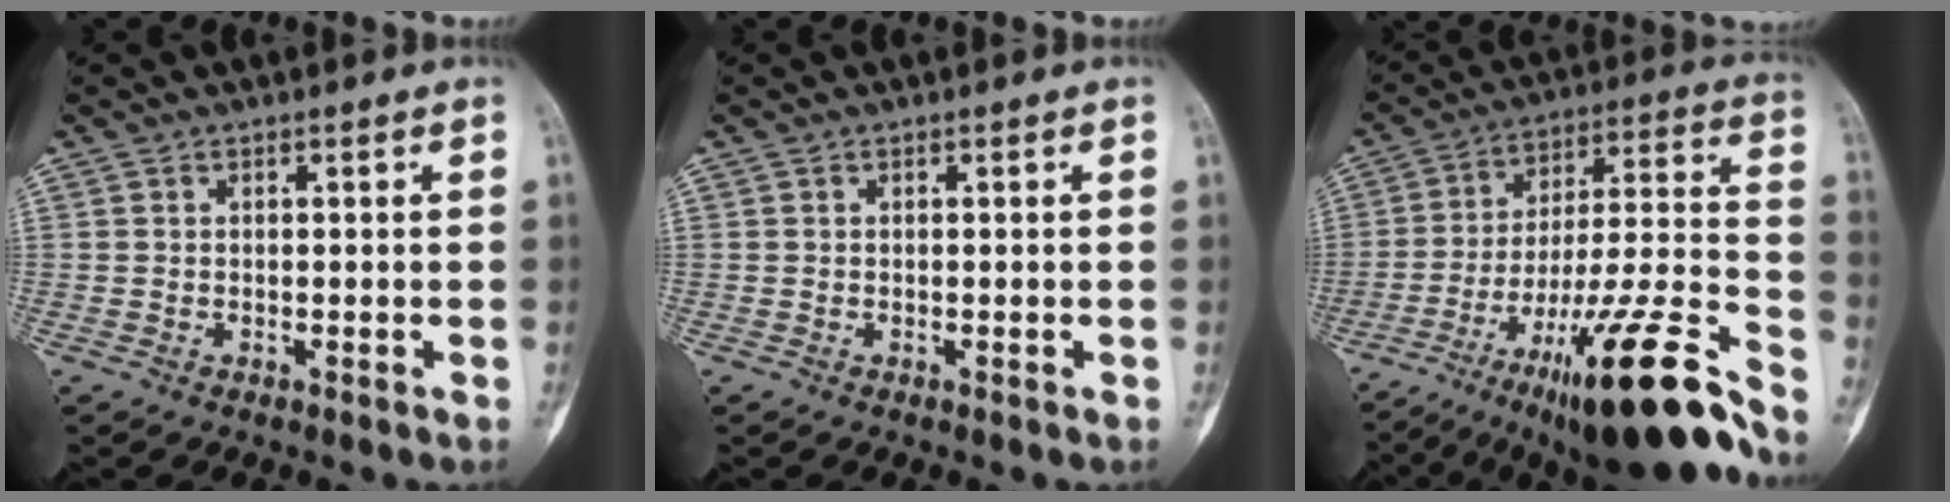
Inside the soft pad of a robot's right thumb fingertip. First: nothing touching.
{"total": 0.0}
{"total": 26.1, "force": [-17.4, 3.7, 19.1], "torque": [-0.253, 0.083, -0.278]}